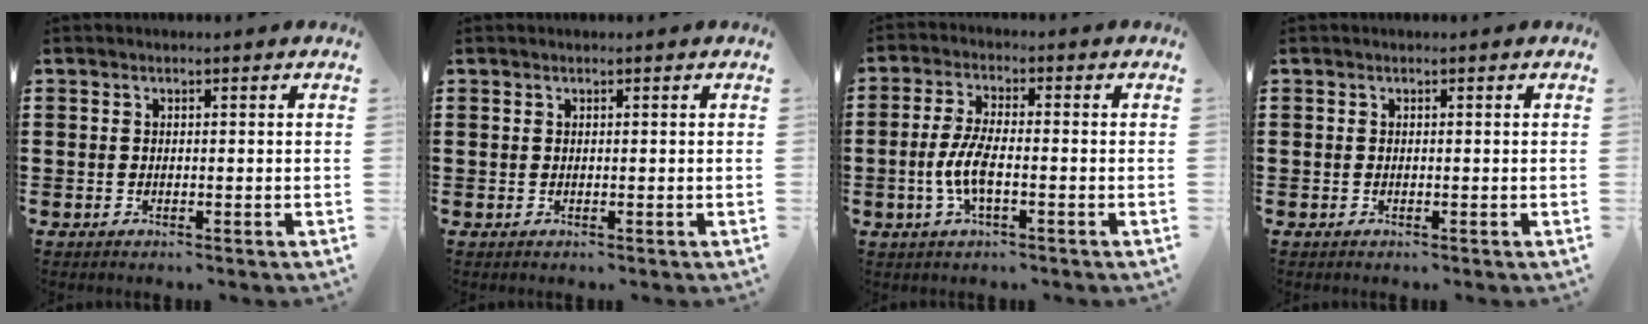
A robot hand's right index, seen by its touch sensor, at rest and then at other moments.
{"total": 0.0}
{"total": 5.6, "force": [-1.5, 1.8, 5.0], "torque": [-0.115, -0.002, -0.036]}
{"total": 0.0}